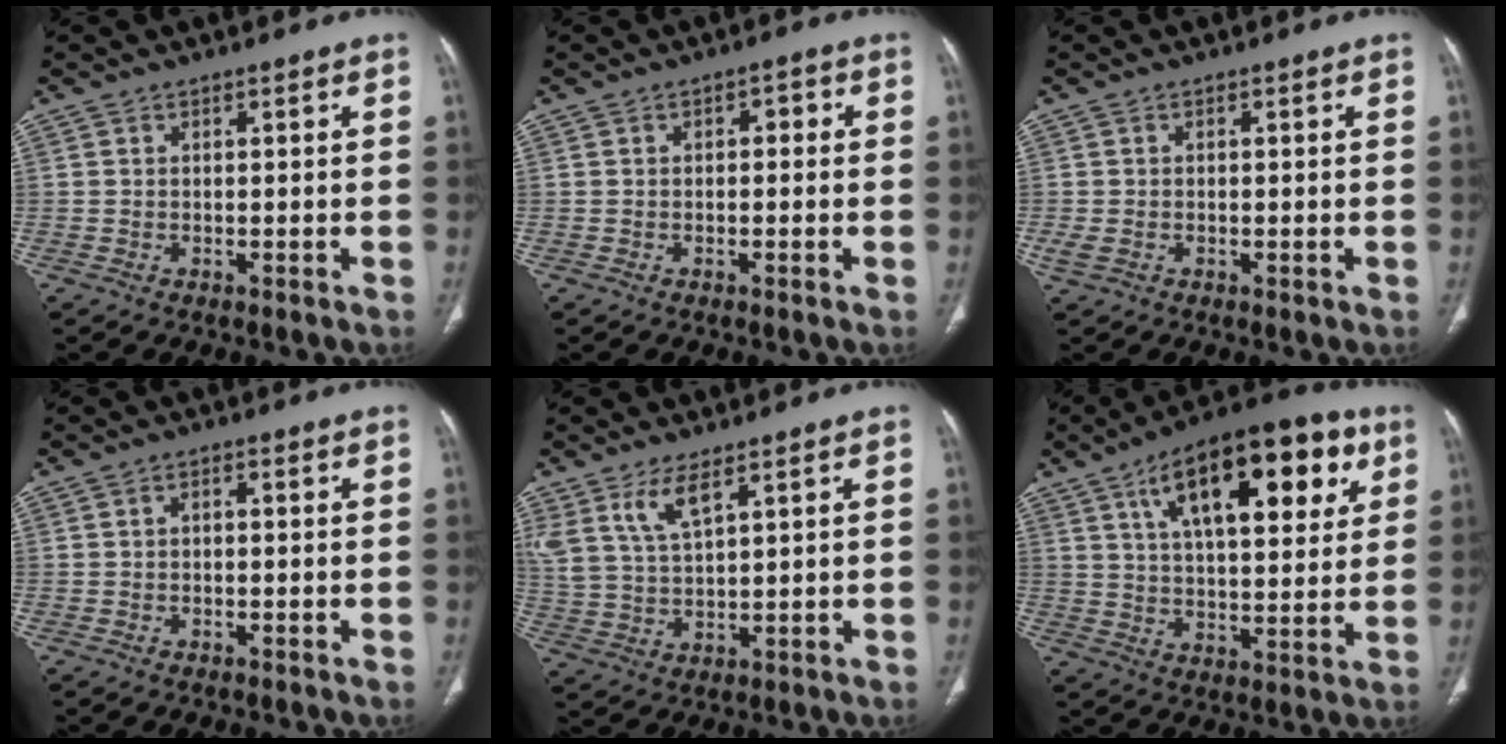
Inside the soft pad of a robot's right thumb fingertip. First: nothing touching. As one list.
[{"total": 2.0, "force": [0.2, 1.2, 1.6], "torque": [-0.013, 0.006, -0.004]}, {"total": 2.1, "force": [-0.5, 1.3, 1.6], "torque": [-0.041, 0.004, -0.006]}, {"total": 1.1, "force": [-0.1, 0.7, 0.8], "torque": [-0.010, 0.006, -0.005]}, {"total": 7.2, "force": [4.4, 2.4, 5.2], "torque": [-0.110, -0.017, 0.099]}, {"total": 23.2, "force": [9.9, 9.8, 18.5], "torque": [-0.251, -0.007, 0.152]}]